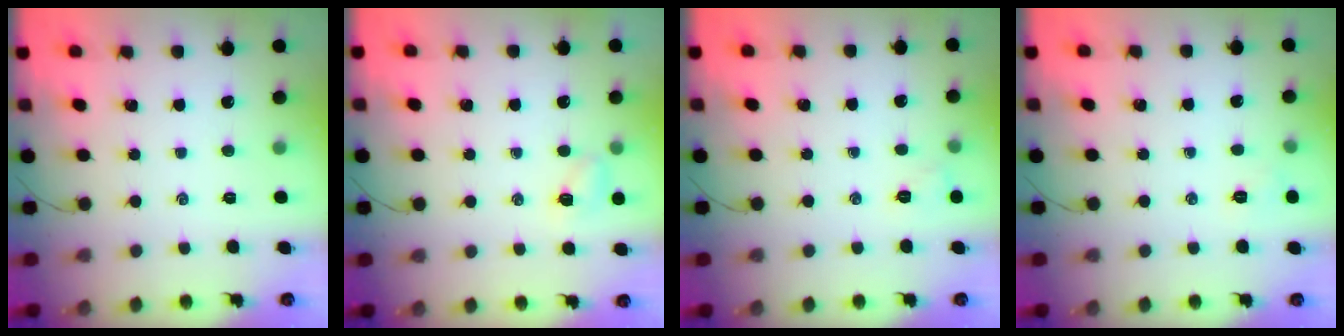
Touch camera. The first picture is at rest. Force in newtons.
{"total": 5.3, "press": 5.1, "slide": 1.3}
{"total": 5.1, "press": 5.0, "slide": 1.2}
{"total": 4.3, "press": 4.2, "slide": 1.0}